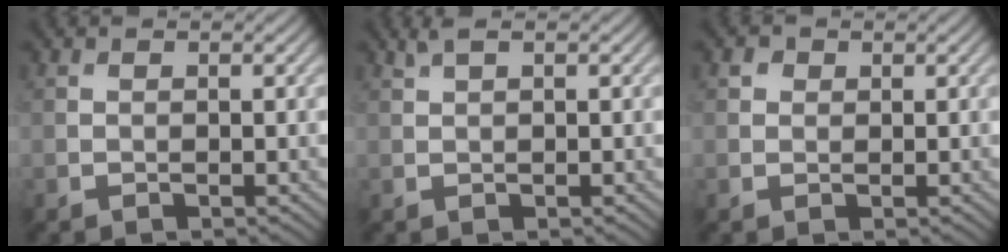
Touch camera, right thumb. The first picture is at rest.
{"total": 1.2, "force": [0.8, 0.1, 0.8], "torque": [-0.024, 0.007, 0.017]}
{"total": 1.2, "force": [0.5, 1.1, 0.4], "torque": [-0.004, 0.000, 0.006]}